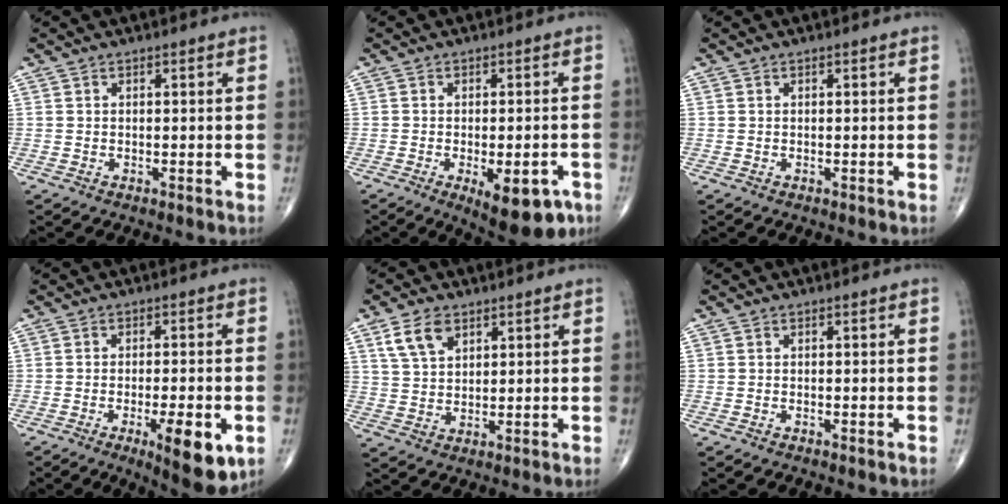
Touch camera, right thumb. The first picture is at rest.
{"total": 11.6, "force": [-5.1, 4.7, 9.2], "torque": [-0.107, 0.007, -0.060]}
{"total": 0.0}
{"total": 11.6, "force": [-4.4, 3.2, 10.2], "torque": [-0.139, -0.006, -0.056]}
{"total": 6.4, "force": [3.4, 3.8, 3.9], "torque": [-0.062, -0.012, 0.069]}
{"total": 0.0}